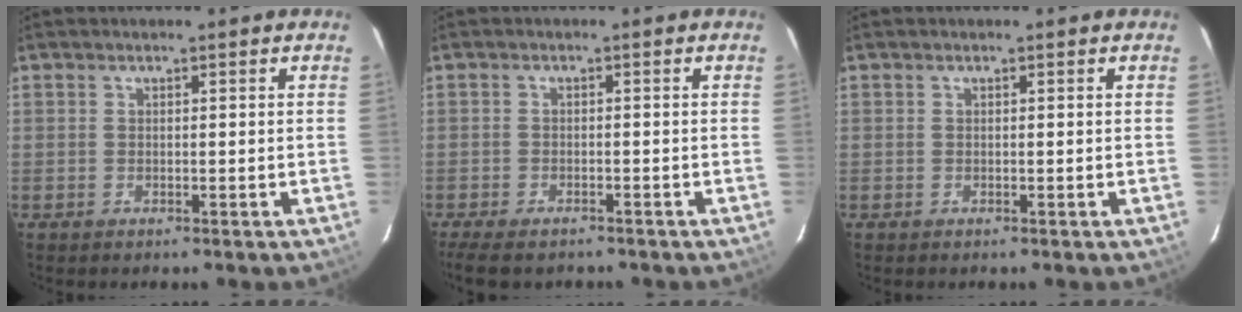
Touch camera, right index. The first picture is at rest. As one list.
[{"total": 7.4, "force": [-6.0, 2.8, 3.4], "torque": [-0.087, -0.025, -0.100]}, {"total": 0.0}]